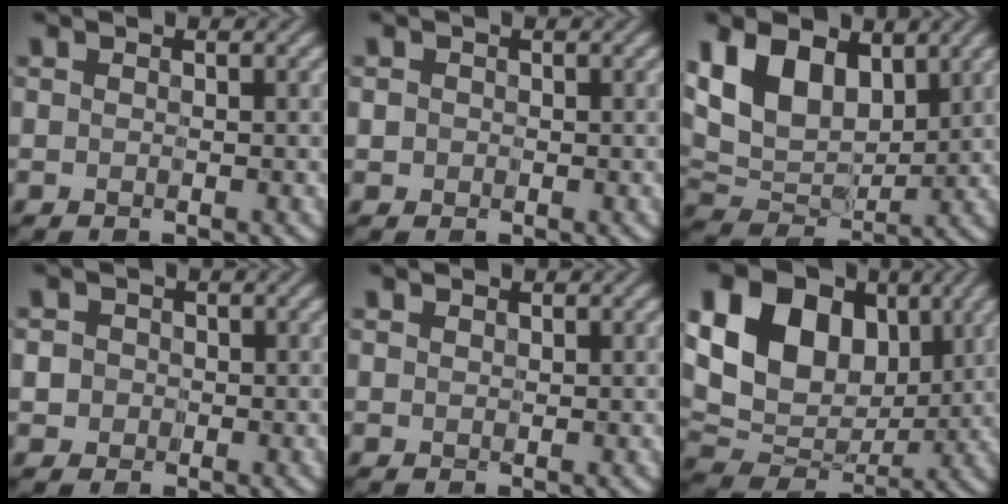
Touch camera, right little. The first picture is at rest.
{"total": 0.7, "force": [-0.1, 0.6, 0.0], "torque": [-0.001, 0.001, 0.002]}
{"total": 8.2, "force": [2.7, 5.5, 5.5], "torque": [-0.125, 0.000, 0.041]}
{"total": 1.4, "force": [-0.3, 1.4, 0.1], "torque": [-0.010, -0.005, 0.003]}
{"total": 0.9, "force": [0.6, 0.5, 0.3], "torque": [-0.008, 0.001, 0.015]}
{"total": 14.6, "force": [3.9, 10.6, 9.3], "torque": [-0.186, 0.031, 0.063]}